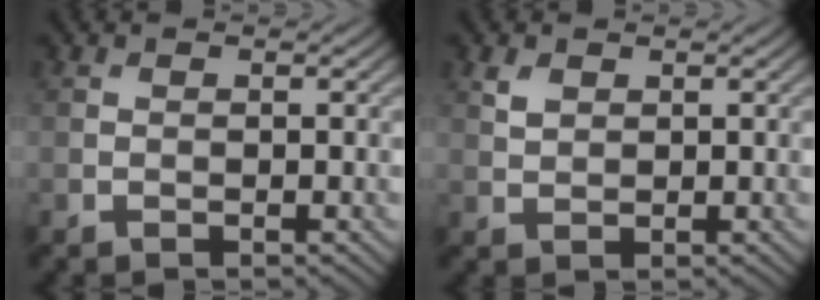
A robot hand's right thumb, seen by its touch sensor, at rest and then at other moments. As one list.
[{"total": 1.7, "force": [1.0, 1.1, 0.9], "torque": [-0.024, -0.001, 0.023]}]